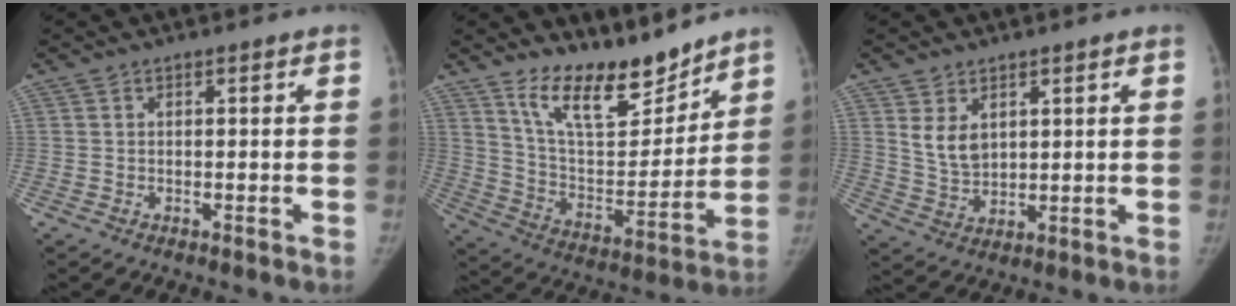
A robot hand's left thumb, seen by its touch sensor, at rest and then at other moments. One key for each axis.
{"total": 15.6, "fx": 12.7, "fy": 5.7, "fz": 7.1, "tx": -0.076, "ty": -0.091, "tz": 0.229}
{"total": 5.5, "fx": 2.4, "fy": 3.6, "fz": 3.4, "tx": -0.045, "ty": -0.019, "tz": 0.055}